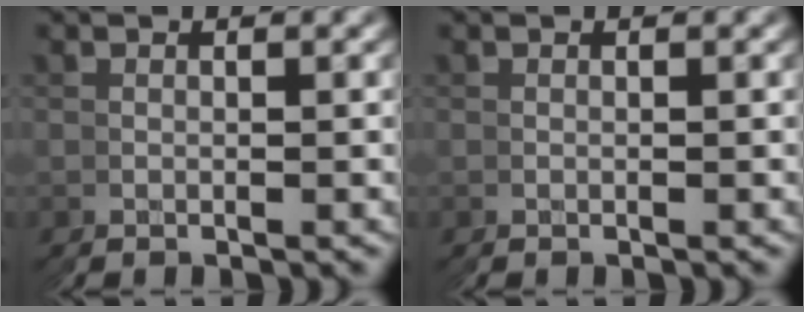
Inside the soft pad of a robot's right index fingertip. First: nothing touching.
{"total": 0.0}